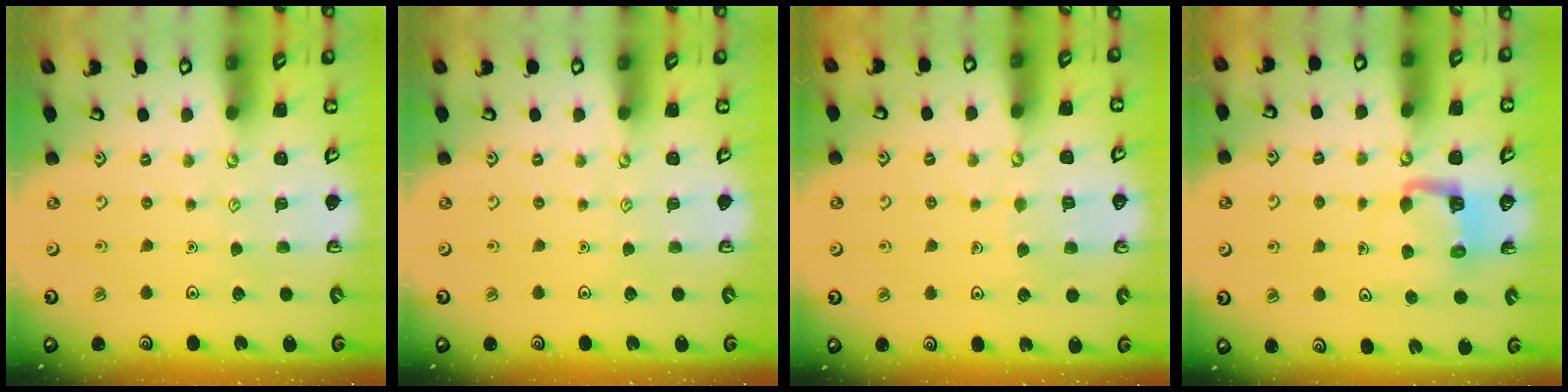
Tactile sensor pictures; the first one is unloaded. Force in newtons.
{"total": 0.0}
{"total": 5.1, "press": 5.1, "slide": 0.4}
{"total": 4.5, "press": 4.5, "slide": 0.1}